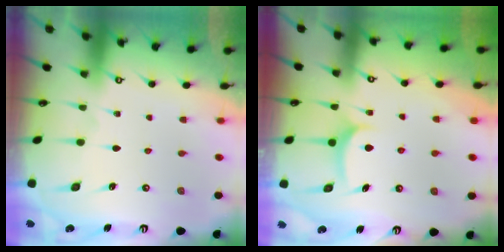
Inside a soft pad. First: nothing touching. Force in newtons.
{"total": 6.1, "press": 6.1, "slide": 0.2}